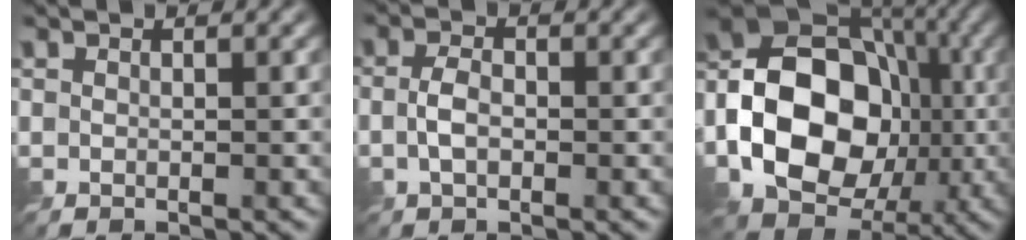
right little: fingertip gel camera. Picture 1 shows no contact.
{"total": 2.2, "force": [-0.7, 1.3, 1.7], "torque": [-0.037, 0.002, -0.017]}
{"total": 15.2, "force": [-3.0, 11.4, 9.6], "torque": [-0.165, 0.003, -0.066]}